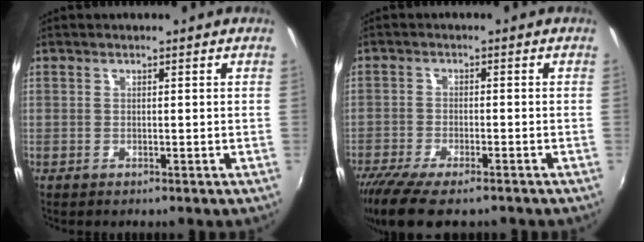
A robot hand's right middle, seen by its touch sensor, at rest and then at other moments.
{"total": 11.3, "force": [-8.8, 3.0, 6.5], "torque": [-0.150, -0.044, -0.155]}